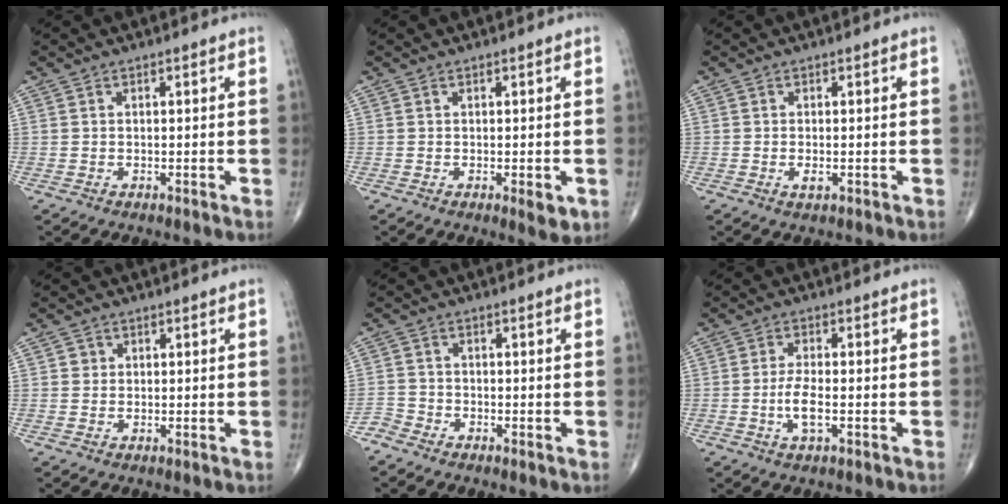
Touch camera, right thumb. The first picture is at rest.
{"total": 2.8, "force": [-0.7, 0.8, 2.6], "torque": [-0.030, -0.007, -0.007]}
{"total": 1.4, "force": [-0.4, 0.6, 1.2], "torque": [-0.021, -0.002, -0.008]}
{"total": 1.3, "force": [0.2, 1.2, 0.2], "torque": [0.005, 0.001, 0.001]}
{"total": 2.4, "force": [-2.2, 1.1, -0.1], "torque": [0.005, 0.002, -0.051]}
{"total": 4.6, "force": [-1.2, 1.6, 4.1], "torque": [-0.083, 0.004, -0.024]}